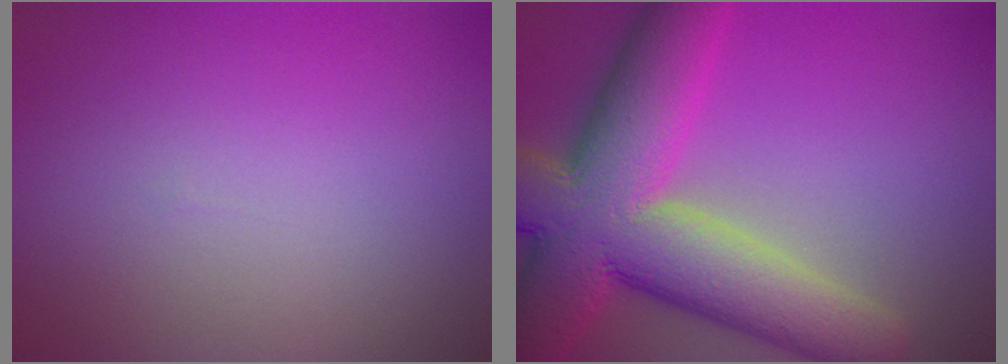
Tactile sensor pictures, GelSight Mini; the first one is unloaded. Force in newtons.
{"total": 12.8, "press": 12.8, "slide": 0.7}